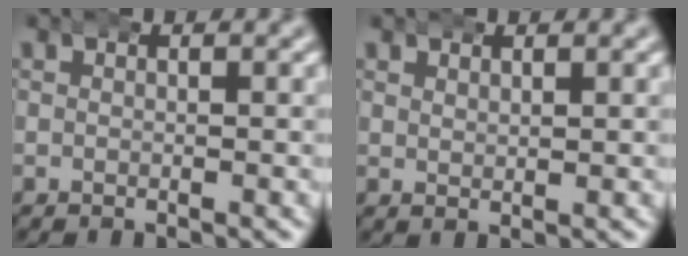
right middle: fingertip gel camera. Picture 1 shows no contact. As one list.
[{"total": 0.8, "force": [0.8, 0.1, 0.3], "torque": [-0.001, -0.001, 0.016]}]